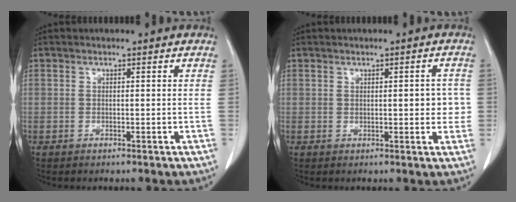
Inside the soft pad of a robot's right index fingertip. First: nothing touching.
{"total": 3.3, "force": [0.2, 1.5, 2.9], "torque": [-0.028, 0.004, 0.004]}